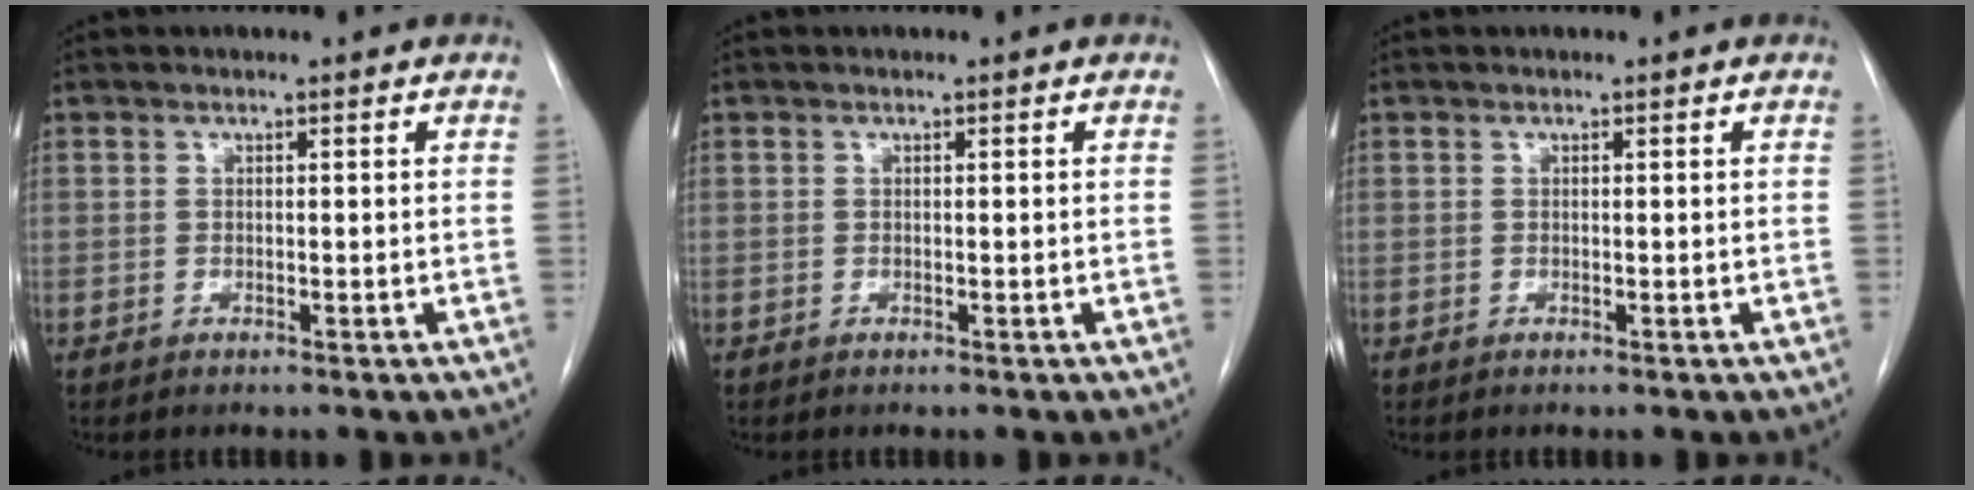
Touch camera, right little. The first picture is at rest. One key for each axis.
{"total": 0.0}
{"total": 0.0}